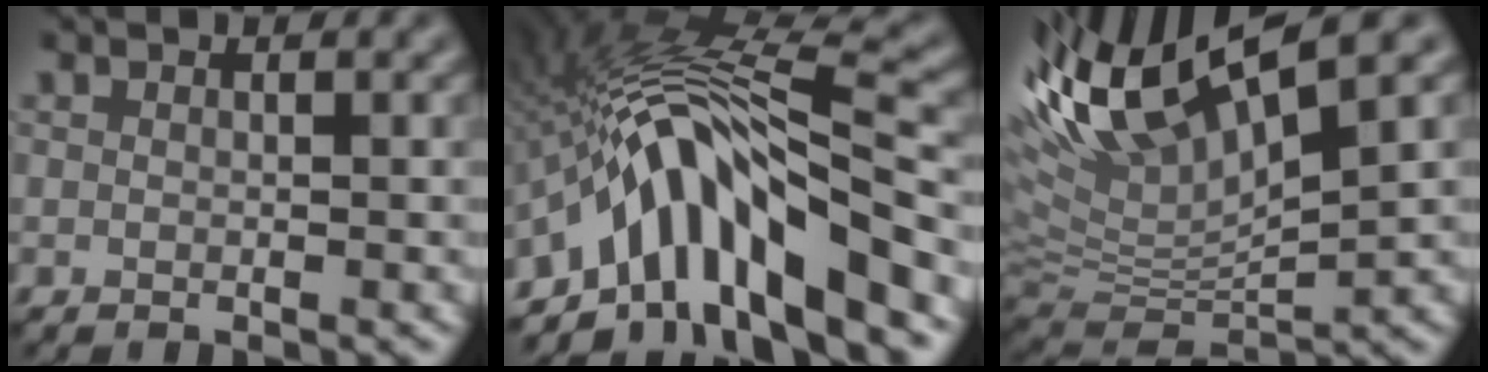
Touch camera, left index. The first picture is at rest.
{"total": 12.2, "force": [-5.8, 3.1, 10.2], "torque": [-0.165, 0.023, -0.097]}
{"total": 10.3, "force": [4.7, 2.9, 8.7], "torque": [-0.178, 0.012, 0.090]}